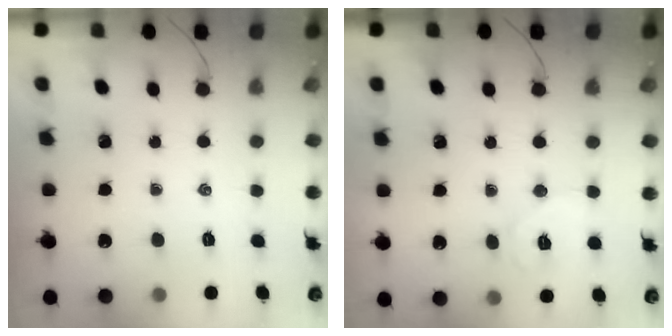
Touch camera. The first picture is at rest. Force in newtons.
{"total": 7.3, "press": 7.2, "slide": 1.0}